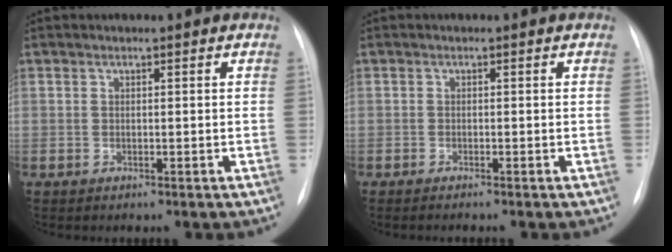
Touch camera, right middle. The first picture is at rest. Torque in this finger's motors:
{"motor_torque": [0.45, -0.74, -0.05, 0.00]}